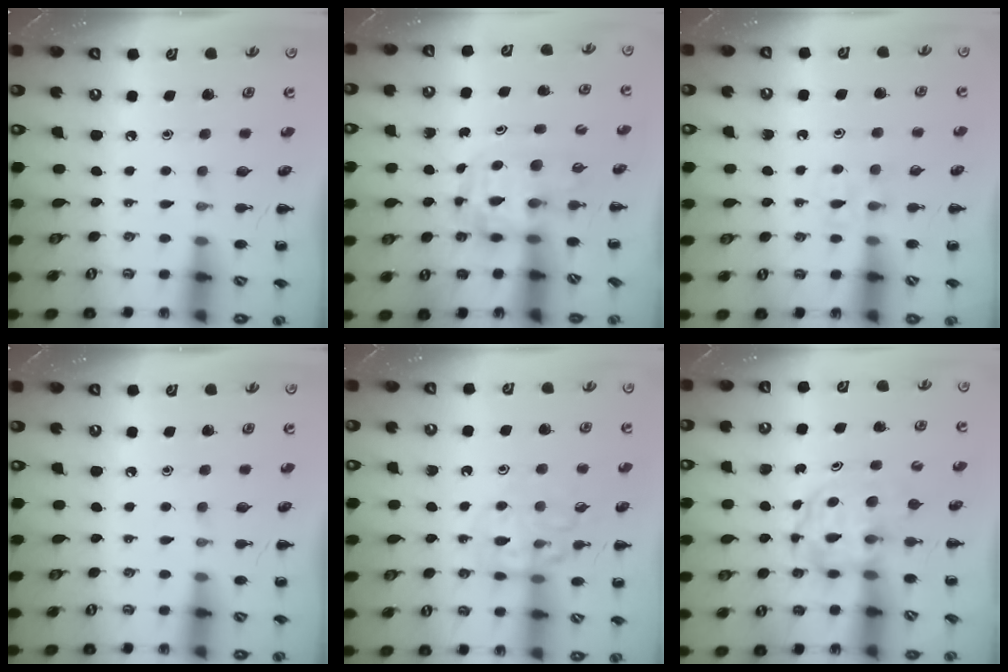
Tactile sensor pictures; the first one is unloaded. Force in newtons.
{"total": 3.7, "press": 3.7, "slide": 0.6}
{"total": 3.8, "press": 3.5, "slide": 1.4}
{"total": 0.0}
{"total": 11.9, "press": 11.8, "slide": 1.2}
{"total": 3.8, "press": 3.8, "slide": 0.2}